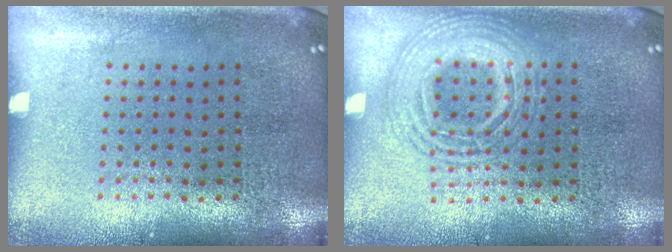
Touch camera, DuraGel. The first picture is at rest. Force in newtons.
{"total": 2.4, "press": 2.4, "slide": 0.2}